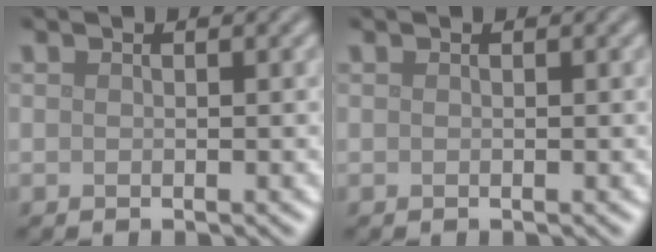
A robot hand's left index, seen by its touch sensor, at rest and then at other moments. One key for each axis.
{"total": 0.0}